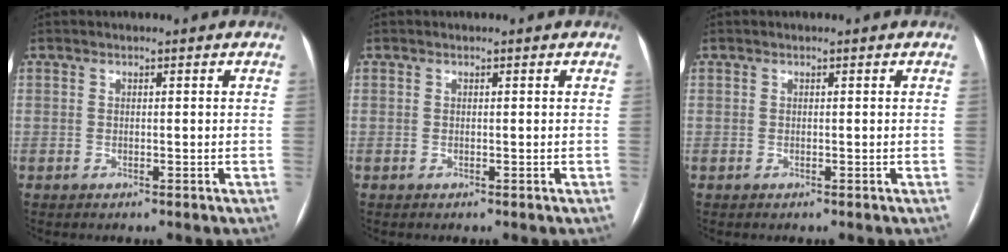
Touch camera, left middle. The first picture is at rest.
{"total": 0.0}
{"total": 0.0}